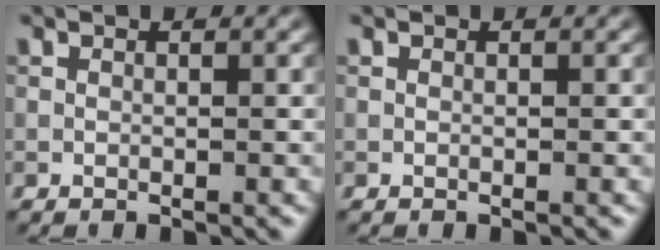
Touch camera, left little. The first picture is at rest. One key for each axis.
{"total": 0.0}